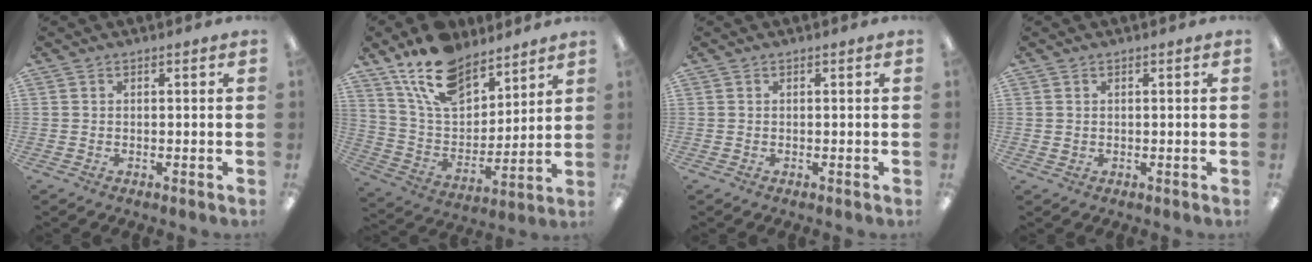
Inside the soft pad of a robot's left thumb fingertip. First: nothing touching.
{"total": 16.9, "force": [12.4, 8.6, 7.6], "torque": [-0.152, -0.059, 0.230]}
{"total": 0.0}
{"total": 0.8, "force": [0.4, 0.6, 0.2], "torque": [-0.004, 0.003, 0.008]}